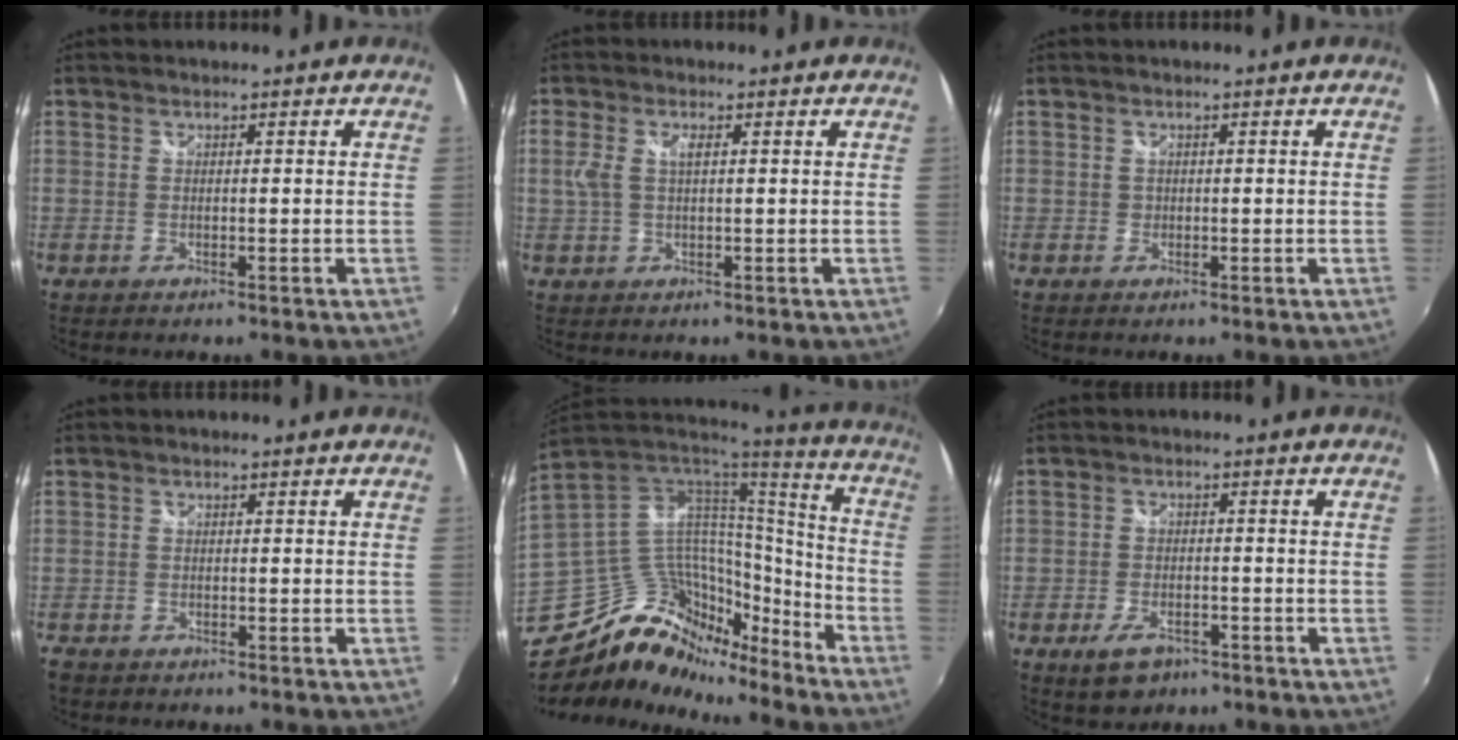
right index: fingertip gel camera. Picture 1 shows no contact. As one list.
[{"total": 3.4, "force": [0.6, 1.5, 2.9], "torque": [-0.062, 0.002, 0.011]}, {"total": 0.6, "force": [-0.1, 0.6, 0.0], "torque": [0.001, 0.001, 0.001]}, {"total": 2.1, "force": [-1.4, 1.5, 0.4], "torque": [-0.013, -0.001, -0.026]}, {"total": 24.6, "force": [-18.8, 11.6, 10.8], "torque": [-0.201, 0.021, -0.299]}, {"total": 5.8, "force": [-3.7, 3.2, 3.2], "torque": [-0.079, -0.006, -0.058]}]